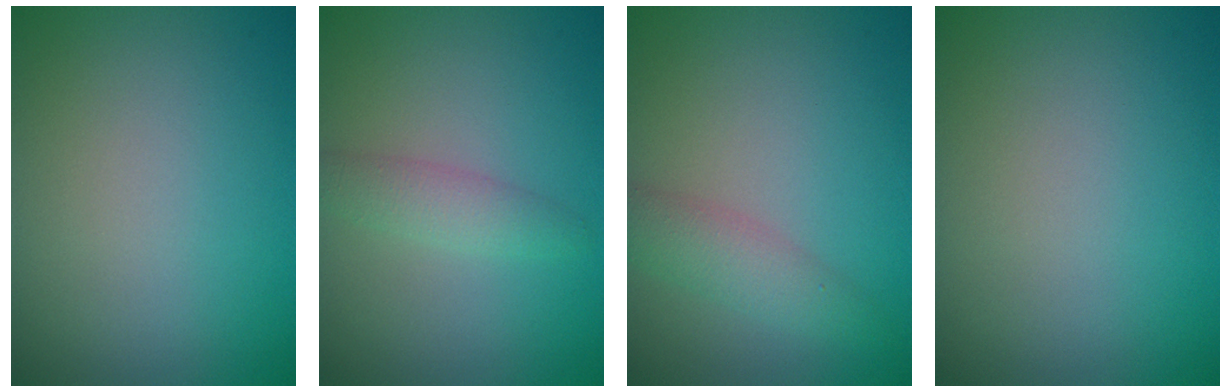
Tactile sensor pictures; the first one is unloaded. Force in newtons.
{"total": 2.0, "press": 2.0, "slide": 0.1}
{"total": 2.6, "press": 2.6, "slide": 0.0}
{"total": 0.0}